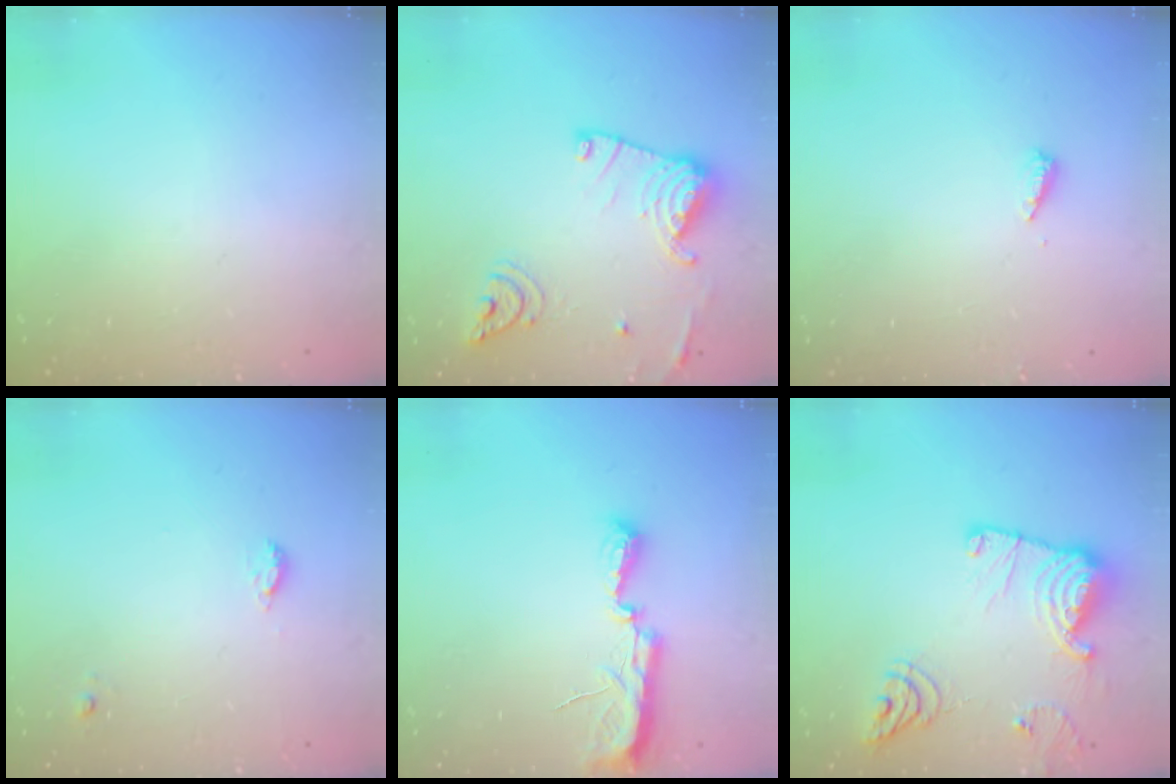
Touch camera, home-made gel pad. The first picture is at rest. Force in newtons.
{"total": 15.7, "press": 15.6, "slide": 1.6}
{"total": 3.6, "press": 3.6, "slide": 0.3}
{"total": 5.3, "press": 5.0, "slide": 1.7}
{"total": 7.9, "press": 7.8, "slide": 0.8}
{"total": 16.6, "press": 16.5, "slide": 1.8}